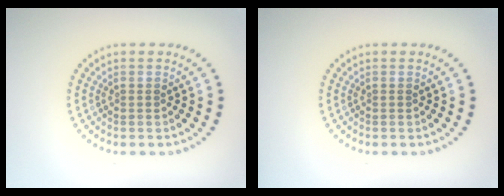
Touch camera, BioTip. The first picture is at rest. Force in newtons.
{"total": 0.0}